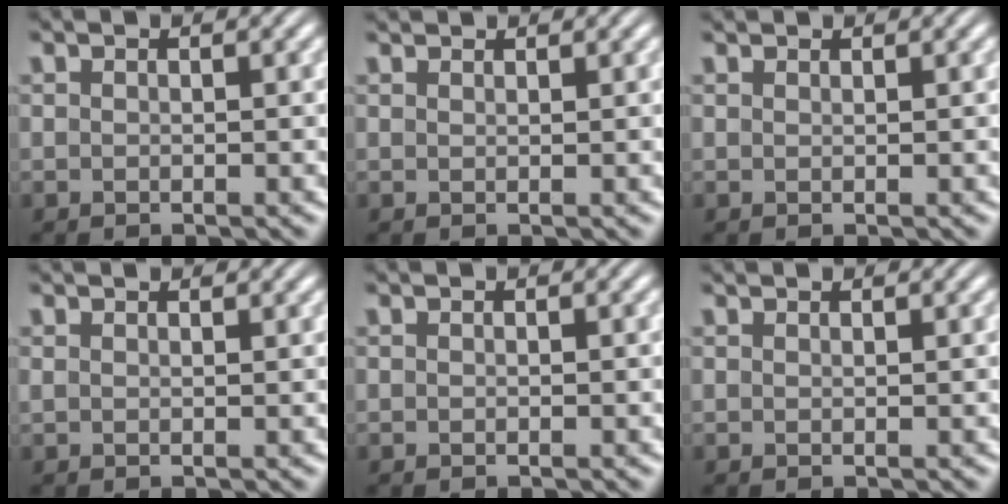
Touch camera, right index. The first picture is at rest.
{"total": 1.0, "force": [1.0, -0.3, 0.0], "torque": [0.010, 0.000, 0.018]}
{"total": 0.7, "force": [0.7, -0.3, -0.1], "torque": [0.010, -0.001, 0.014]}
{"total": 1.1, "force": [1.1, 0.0, 0.4], "torque": [0.003, 0.000, 0.017]}
{"total": 0.0}
{"total": 0.6, "force": [0.6, -0.2, 0.0], "torque": [0.008, -0.002, 0.011]}